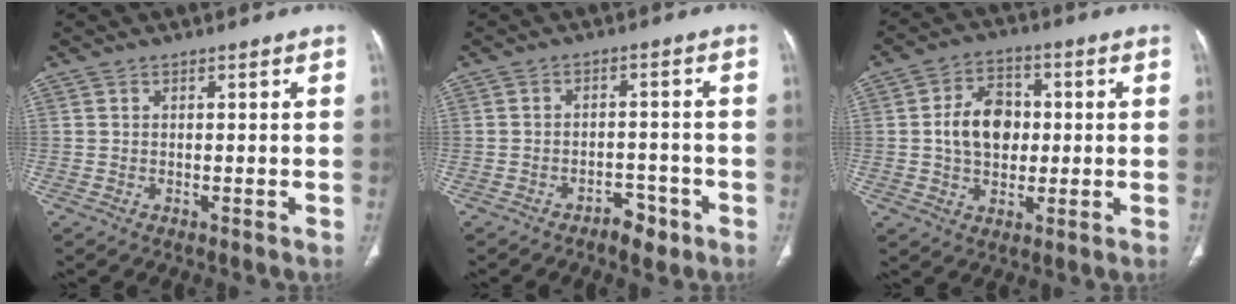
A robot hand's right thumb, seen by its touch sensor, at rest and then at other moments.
{"total": 4.2, "force": [-2.9, 2.3, 2.0], "torque": [-0.015, 0.024, -0.040]}
{"total": 10.3, "force": [0.4, 7.6, 7.0], "torque": [-0.090, 0.013, 0.004]}